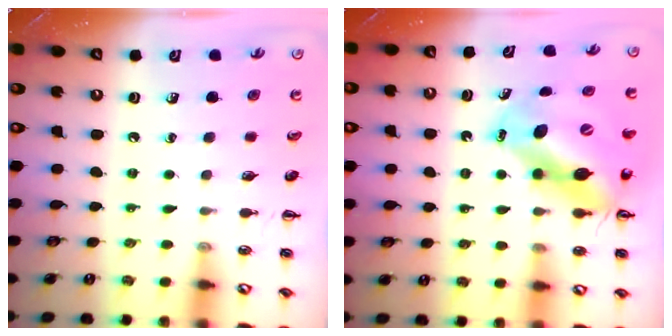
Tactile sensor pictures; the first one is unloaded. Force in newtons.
{"total": 10.4, "press": 10.1, "slide": 2.6}